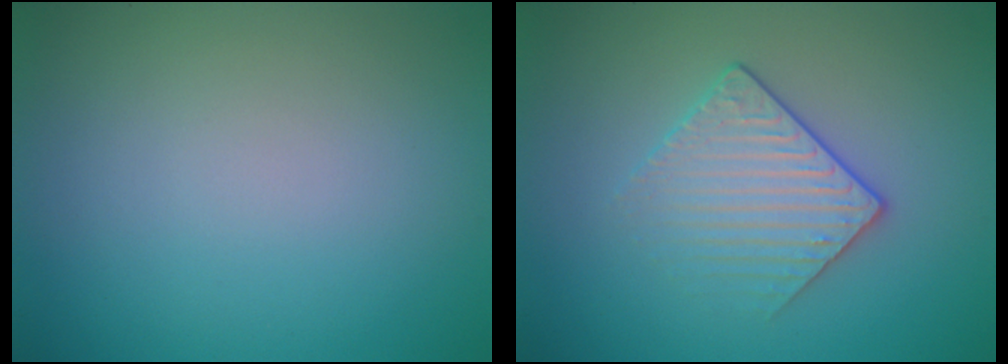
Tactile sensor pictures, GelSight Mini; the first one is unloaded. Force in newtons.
{"total": 2.4, "press": 2.1, "slide": 1.1}